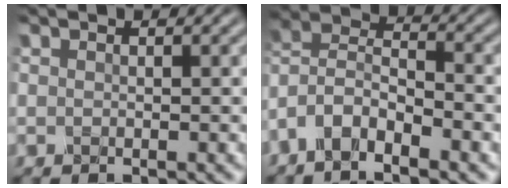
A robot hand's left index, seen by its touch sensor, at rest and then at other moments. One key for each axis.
{"total": 6.5, "fx": -4.0, "fy": 2.7, "fz": 4.3, "tx": -0.076, "ty": 0.008, "tz": -0.087}